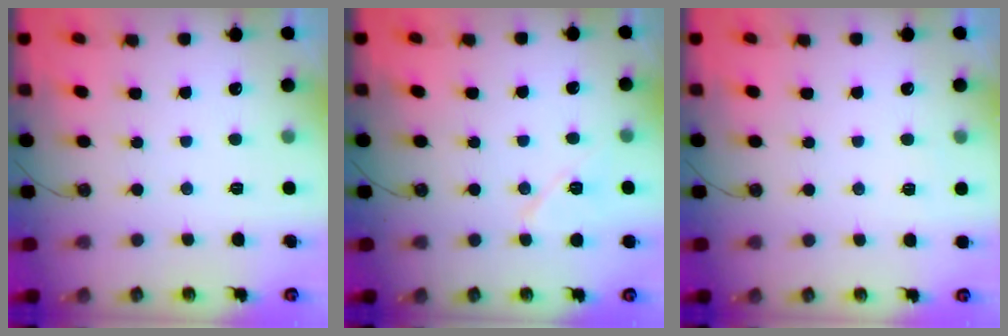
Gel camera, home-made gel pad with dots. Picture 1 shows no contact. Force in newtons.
{"total": 8.2, "press": 7.7, "slide": 2.8}
{"total": 3.5, "press": 3.5, "slide": 0.7}